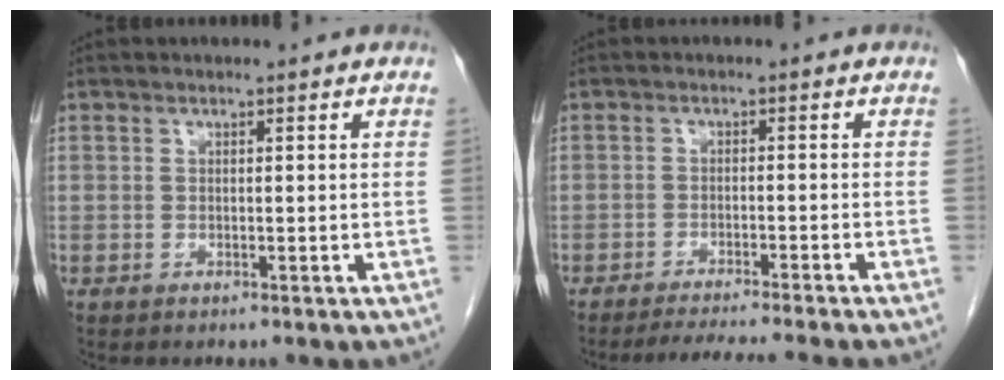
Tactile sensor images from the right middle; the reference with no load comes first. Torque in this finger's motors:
{"motor_torque": [0.64, -0.64, 0.07, 0.05]}